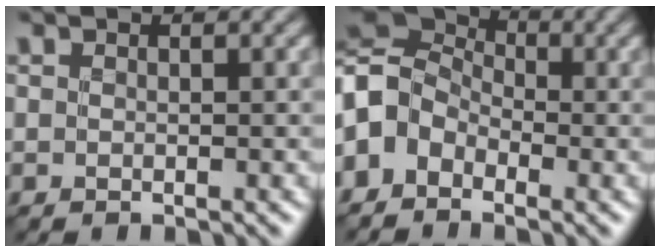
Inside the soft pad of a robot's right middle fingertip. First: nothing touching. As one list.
[{"total": 8.2, "force": [-1.6, 6.3, 5.0], "torque": [-0.103, 0.009, -0.041]}]